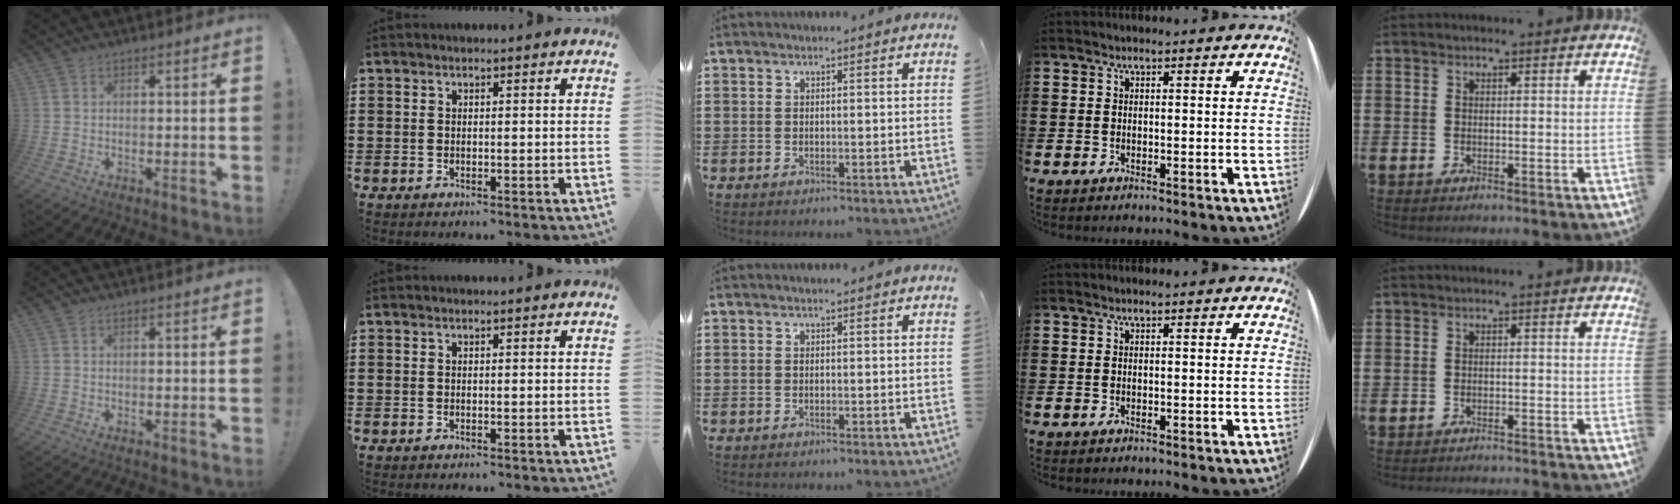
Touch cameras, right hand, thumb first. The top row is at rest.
{"little": {"total": 1.1, "force": [-1.0, -0.2, -0.1], "torque": [0.000, 0.002, -0.022]}}